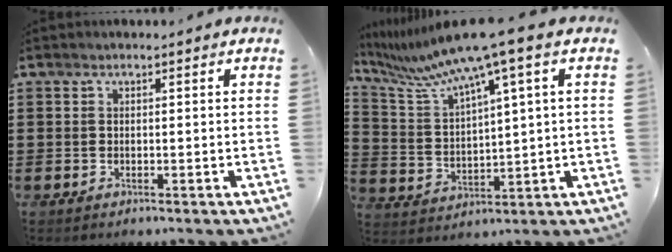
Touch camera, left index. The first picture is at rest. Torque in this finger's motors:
{"motor_torque": [1.65, -0.50, 0.61, 0.21]}